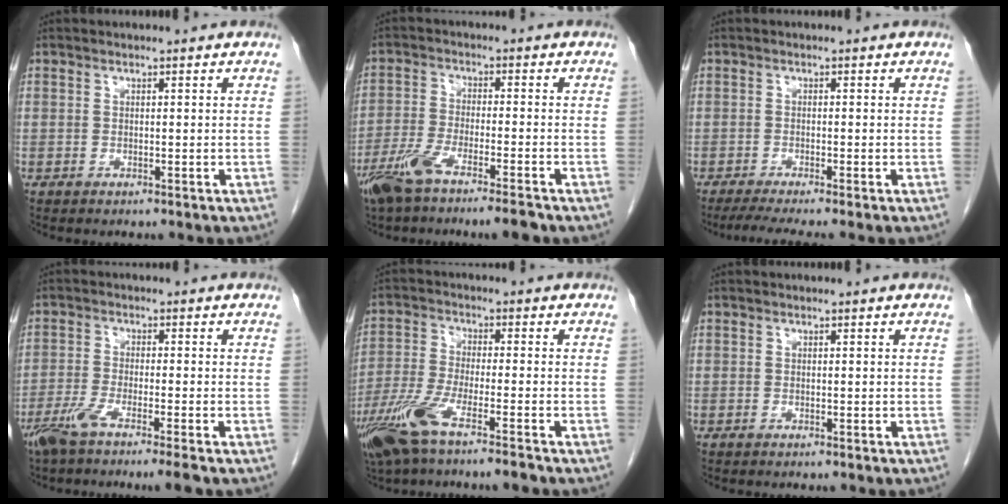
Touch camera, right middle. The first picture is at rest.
{"total": 8.8, "force": [-6.3, 0.8, 6.1], "torque": [-0.114, -0.013, -0.115]}
{"total": 4.8, "force": [-3.8, -0.6, 2.9], "torque": [-0.047, -0.014, -0.065]}
{"total": 6.6, "force": [-4.7, -0.4, 4.6], "torque": [-0.083, -0.012, -0.086]}
{"total": 9.5, "force": [-6.1, 0.7, 7.3], "torque": [-0.154, -0.022, -0.119]}
{"total": 0.0}